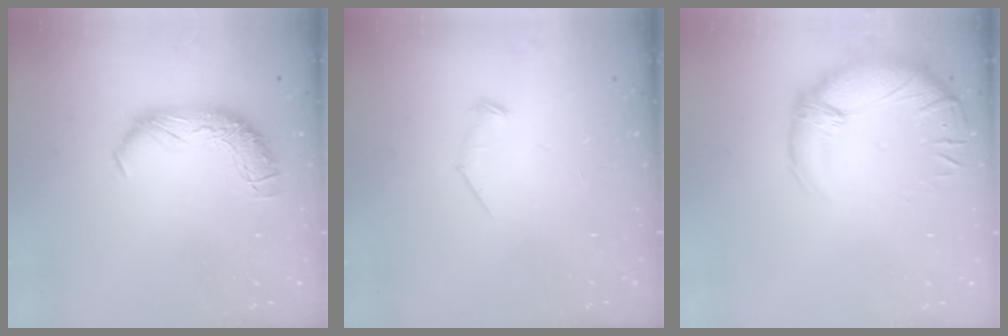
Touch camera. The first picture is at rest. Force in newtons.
{"total": 7.5, "press": 7.5, "slide": 0.7}
{"total": 2.8, "press": 0.1, "slide": 2.8}